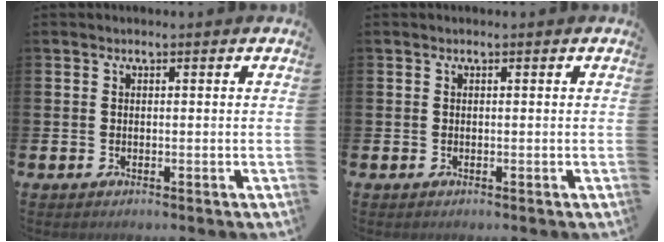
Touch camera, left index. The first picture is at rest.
{"total": 0.0}